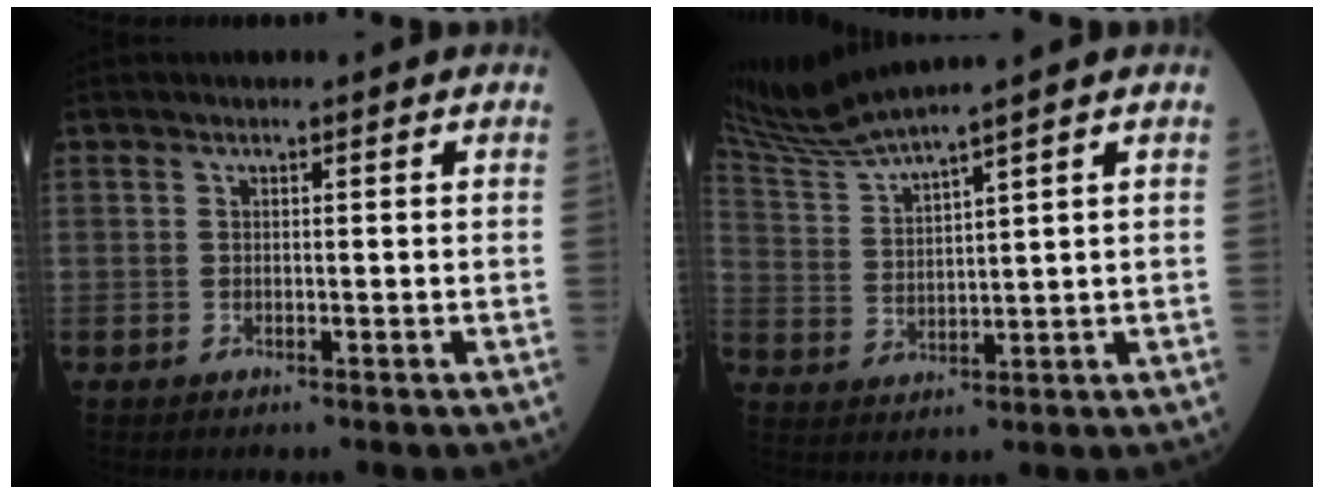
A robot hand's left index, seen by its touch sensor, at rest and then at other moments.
{"total": 7.6, "force": [6.9, -1.8, 2.6], "torque": [-0.070, -0.003, 0.149]}